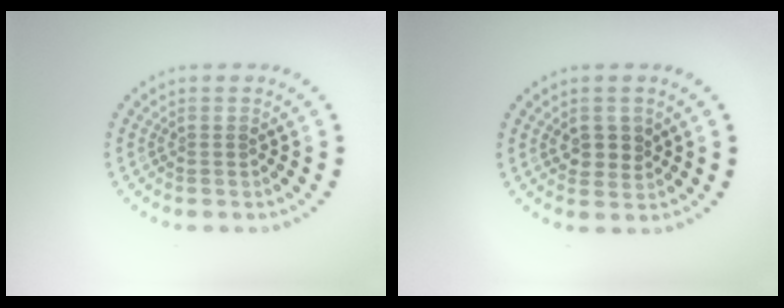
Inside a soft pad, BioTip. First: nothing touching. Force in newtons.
{"total": 2.0, "press": 2.0, "slide": 0.6}